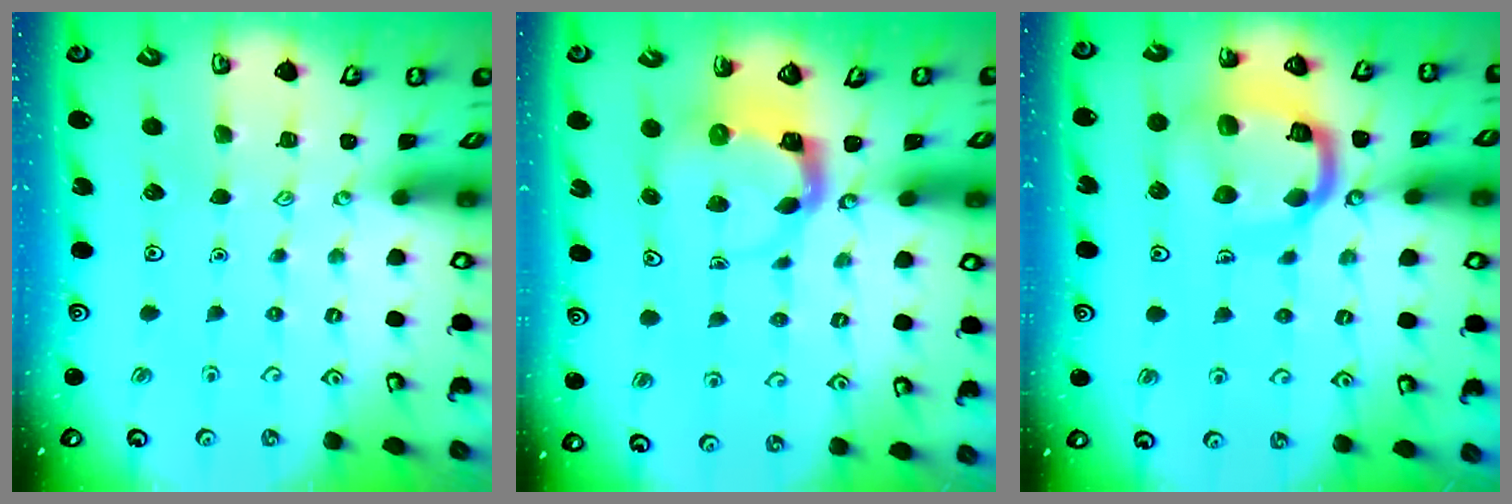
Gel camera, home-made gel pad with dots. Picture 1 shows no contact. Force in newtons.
{"total": 3.8, "press": 3.8, "slide": 0.7}
{"total": 15.5, "press": 15.5, "slide": 1.2}